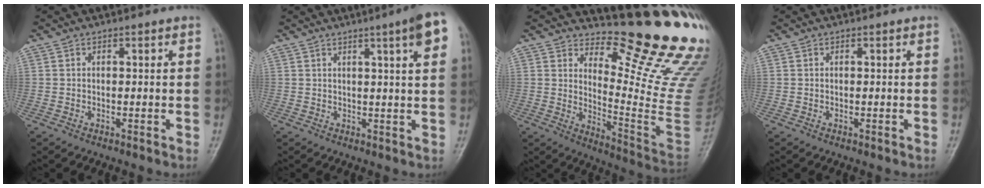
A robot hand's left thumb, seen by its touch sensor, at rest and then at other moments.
{"total": 7.0, "force": [3.2, 0.4, 6.2], "torque": [-0.082, -0.005, 0.040]}
{"total": 20.4, "force": [14.6, 3.7, 13.8], "torque": [-0.165, -0.160, 0.202]}
{"total": 0.0}